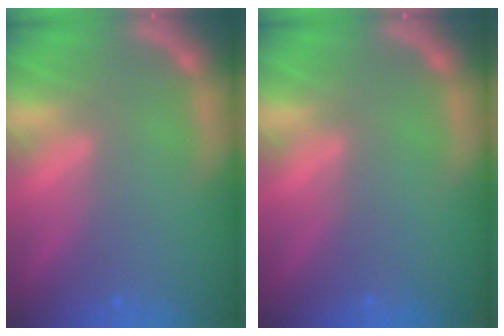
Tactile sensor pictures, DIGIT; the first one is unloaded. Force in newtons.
{"total": 0.0}